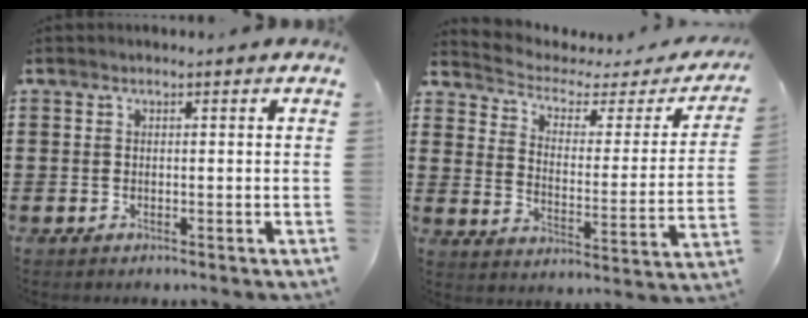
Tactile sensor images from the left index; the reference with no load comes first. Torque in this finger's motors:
{"motor_torque": [2.14, 0.00, 0.05, -0.01]}